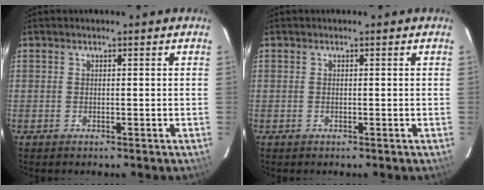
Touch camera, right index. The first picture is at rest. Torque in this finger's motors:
{"motor_torque": [0.21, 0.15, 0.02, 0.01]}